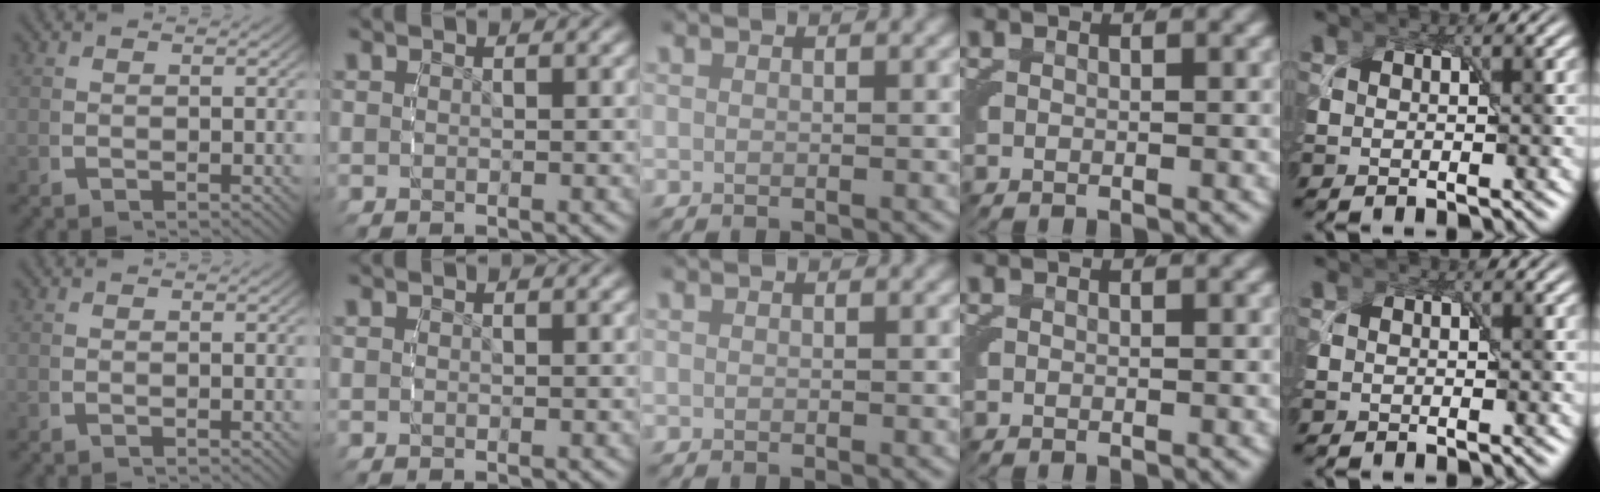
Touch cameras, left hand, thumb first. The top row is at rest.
{}